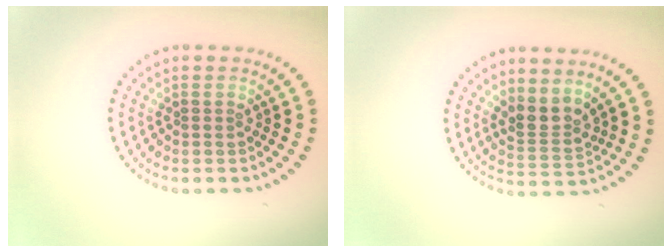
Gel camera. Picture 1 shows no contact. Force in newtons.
{"total": 2.6, "press": 2.0, "slide": 1.6}